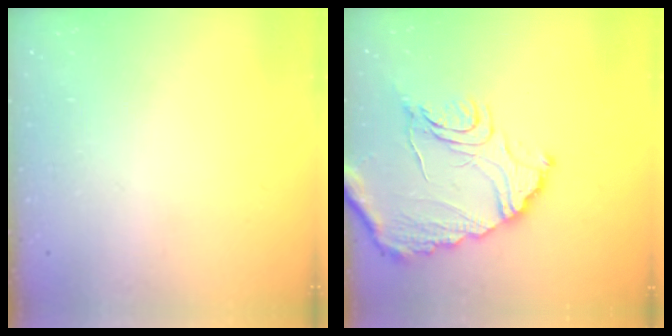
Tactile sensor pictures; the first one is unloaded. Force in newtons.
{"total": 15.1, "press": 15.0, "slide": 1.7}